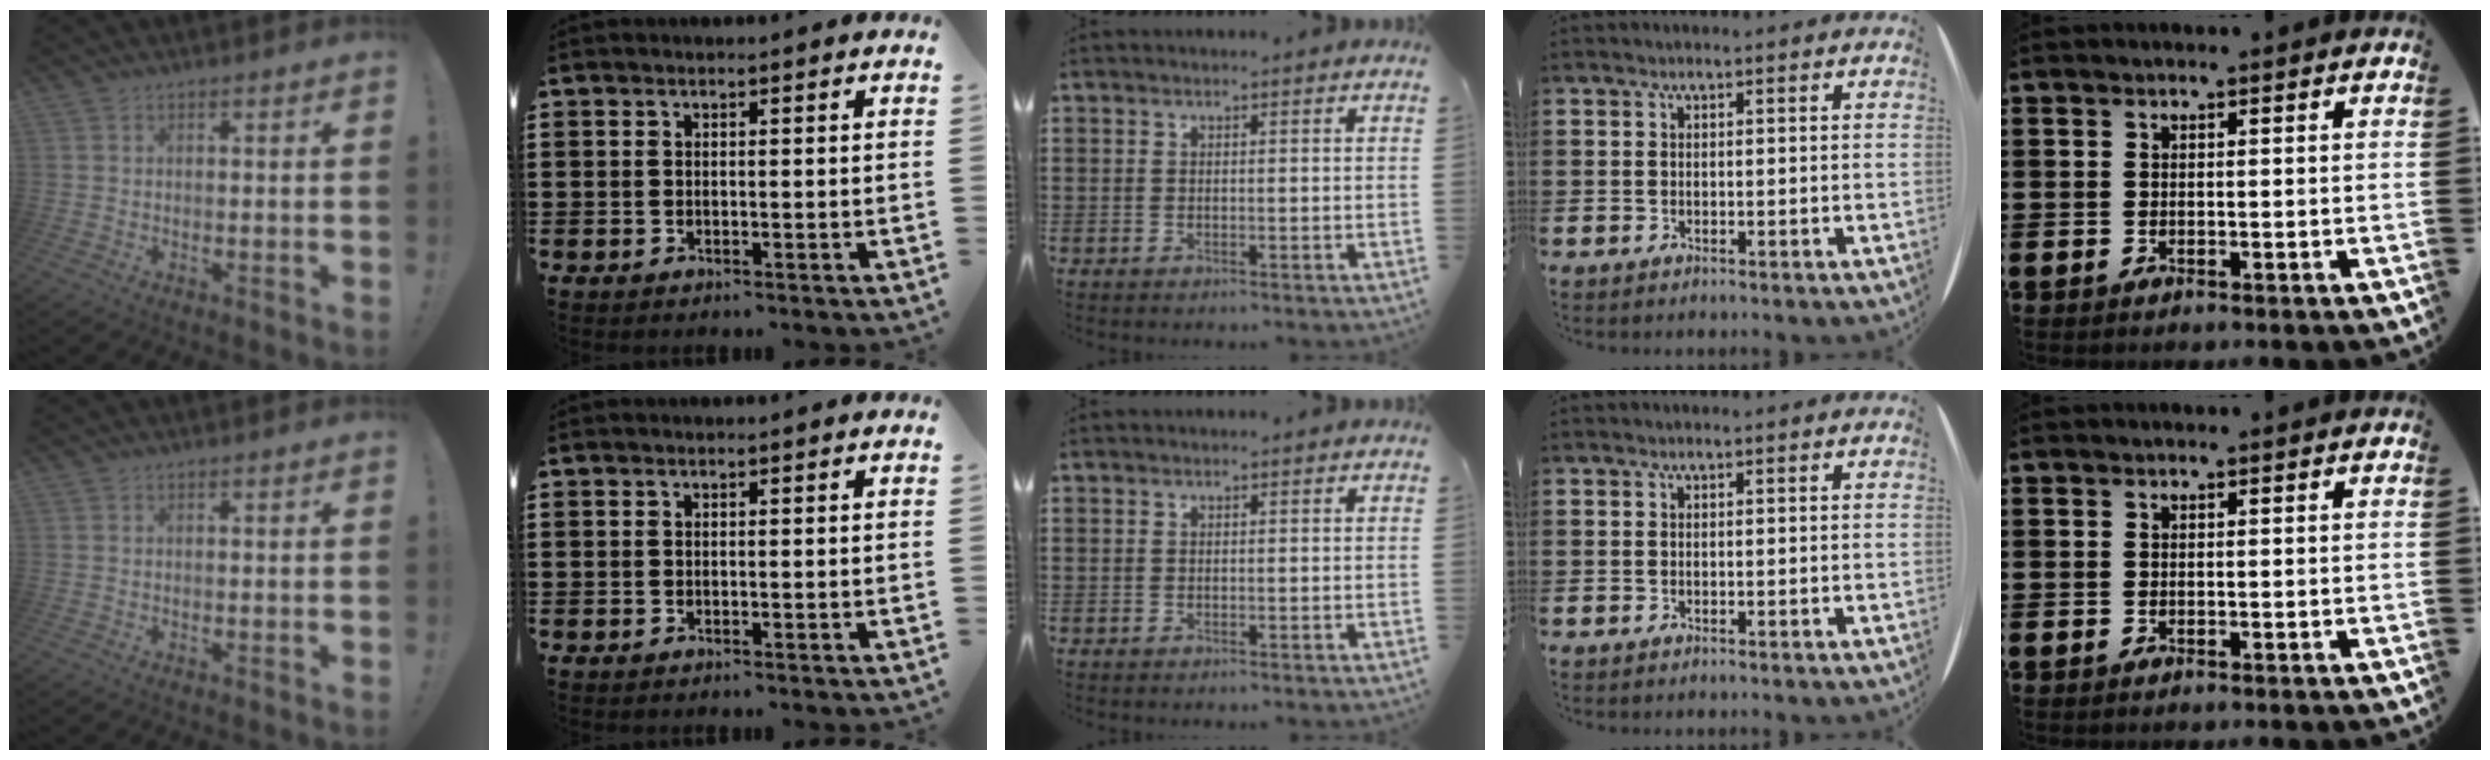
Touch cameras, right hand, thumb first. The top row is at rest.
{}